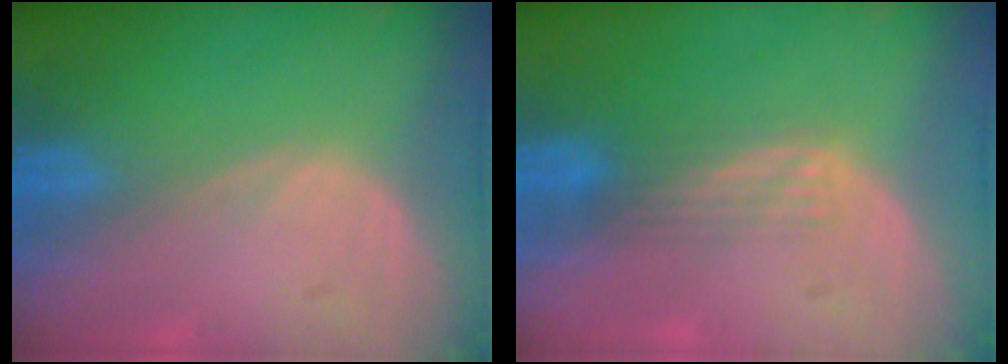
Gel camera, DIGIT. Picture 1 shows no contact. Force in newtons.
{"total": 2.9, "press": 2.6, "slide": 1.3}